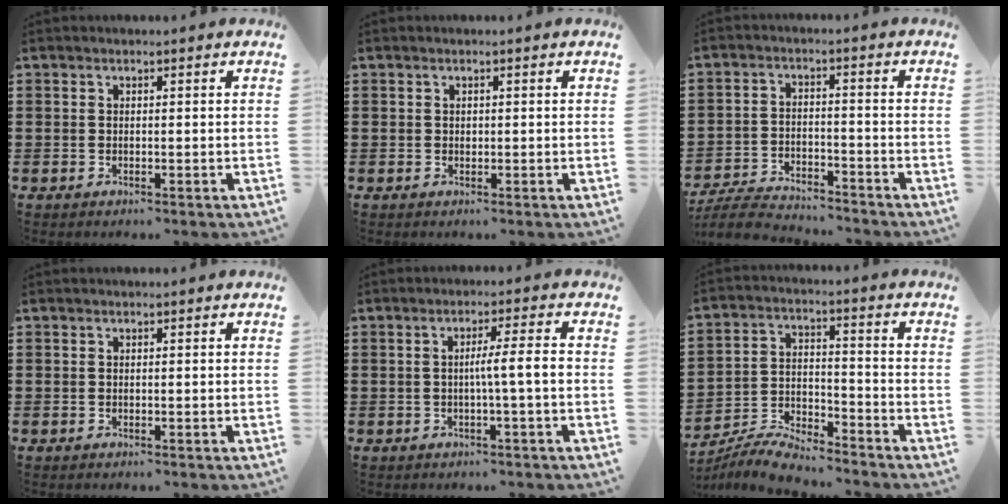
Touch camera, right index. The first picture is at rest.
{"total": 0.5, "force": [0.1, 0.5, 0.2], "torque": [-0.005, 0.002, 0.003]}
{"total": 5.4, "force": [-5.2, 0.9, 1.1], "torque": [-0.036, 0.001, -0.108]}
{"total": 0.0}
{"total": 4.1, "force": [-0.5, -0.2, 4.0], "torque": [-0.074, -0.004, -0.013]}
{"total": 6.7, "force": [-6.6, 0.6, 1.3], "torque": [-0.032, 0.006, -0.129]}